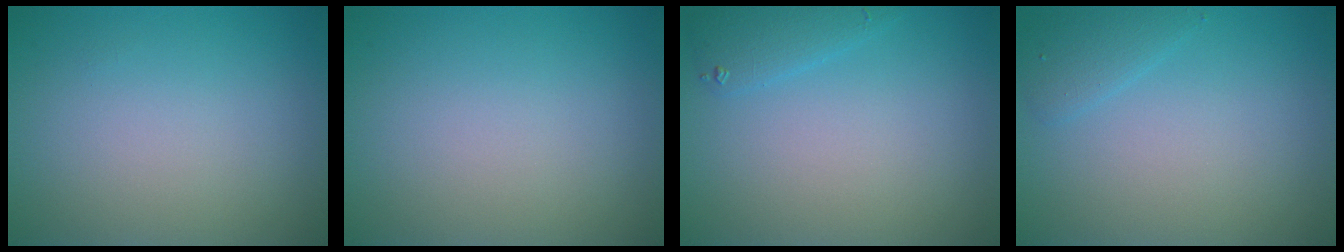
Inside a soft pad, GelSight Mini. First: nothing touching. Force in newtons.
{"total": 0.0}
{"total": 1.7, "press": 1.7, "slide": 0.2}
{"total": 1.4, "press": 1.4, "slide": 0.1}